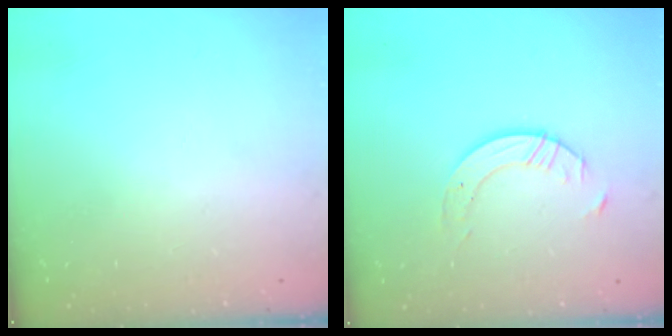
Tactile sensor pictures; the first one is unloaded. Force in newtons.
{"total": 5.3, "press": 5.3, "slide": 0.6}